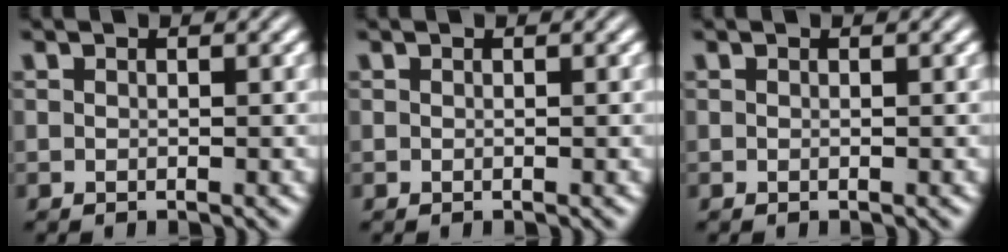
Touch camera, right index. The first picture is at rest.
{"total": 0.0}
{"total": 0.0}